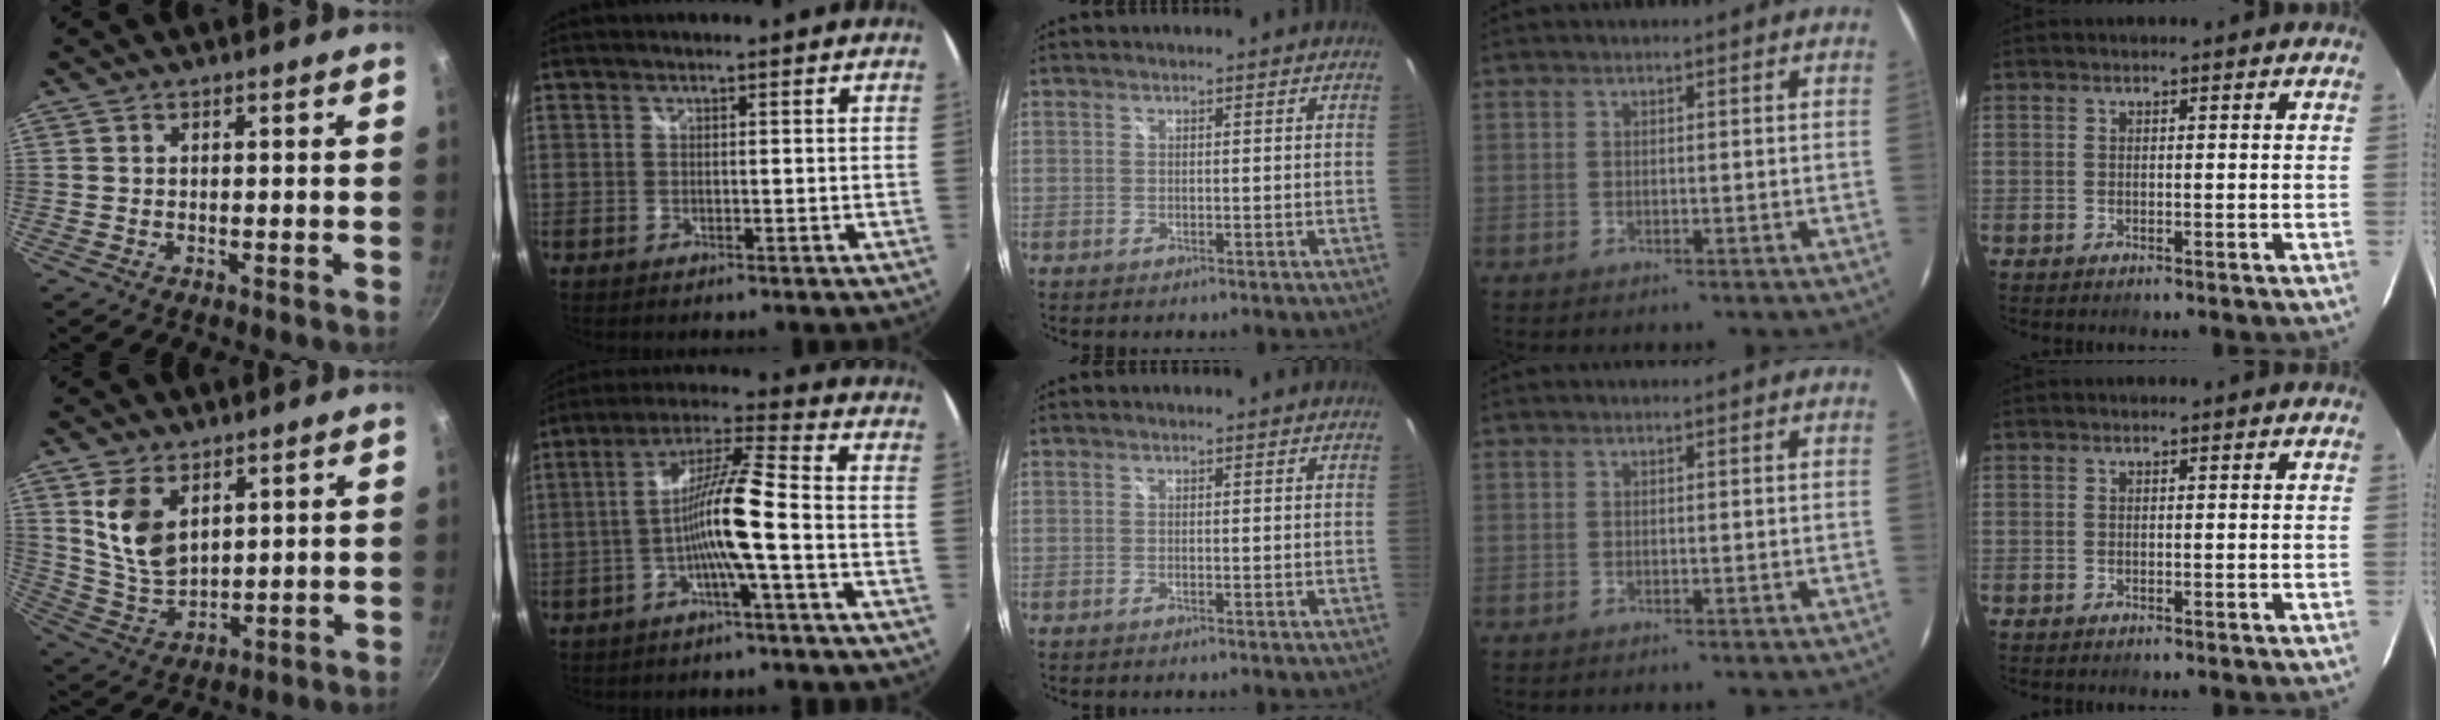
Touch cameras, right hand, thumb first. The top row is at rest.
{"thumb": {"total": 10.4, "force": [4.4, 6.4, 6.9], "torque": [-0.113, -0.033, 0.099]}, "index": {"total": 10.0, "force": [-3.6, -0.2, 9.4], "torque": [-0.187, 0.015, -0.069]}}